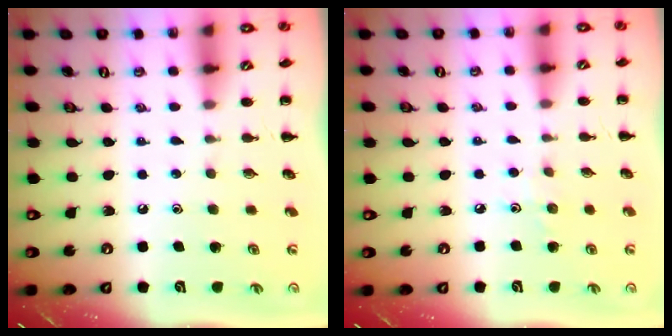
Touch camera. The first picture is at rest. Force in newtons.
{"total": 3.5, "press": 3.3, "slide": 1.3}